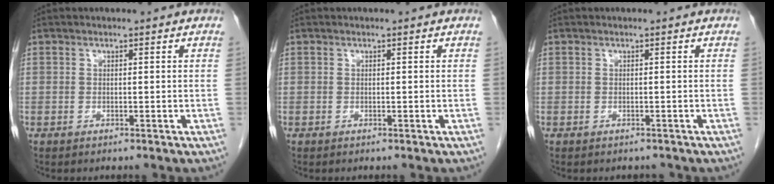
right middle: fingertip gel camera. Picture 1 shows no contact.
{"total": 0.0}
{"total": 1.0, "force": [-0.9, 0.5, 0.0], "torque": [-0.004, 0.002, -0.013]}